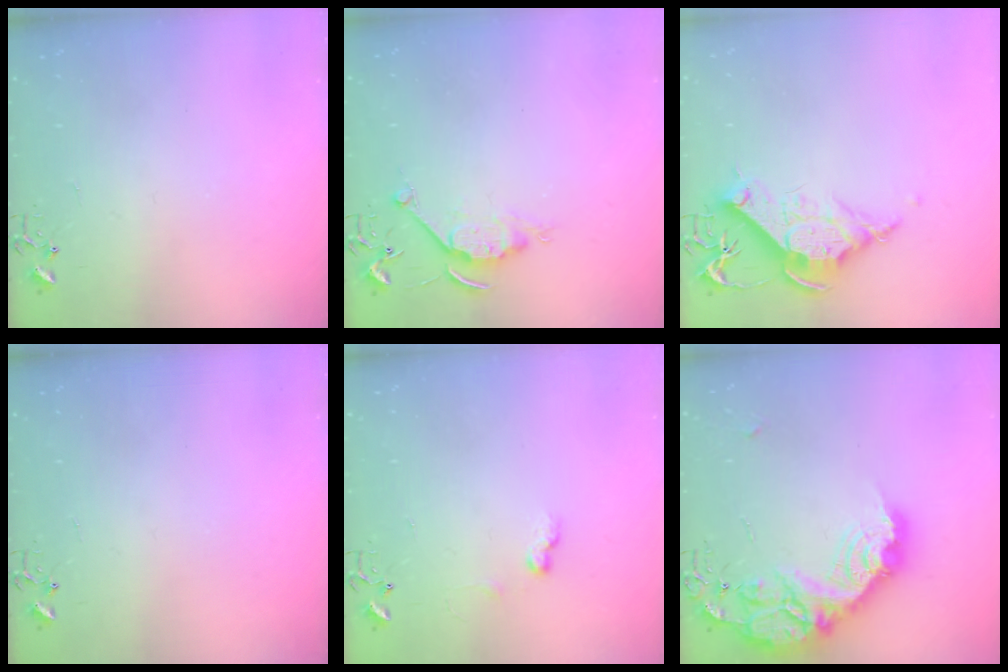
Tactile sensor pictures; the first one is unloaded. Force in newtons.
{"total": 6.2, "press": 6.2, "slide": 0.5}
{"total": 12.9, "press": 12.8, "slide": 1.5}
{"total": 0.0}
{"total": 6.7, "press": 6.6, "slide": 0.9}
{"total": 24.7, "press": 24.6, "slide": 2.0}